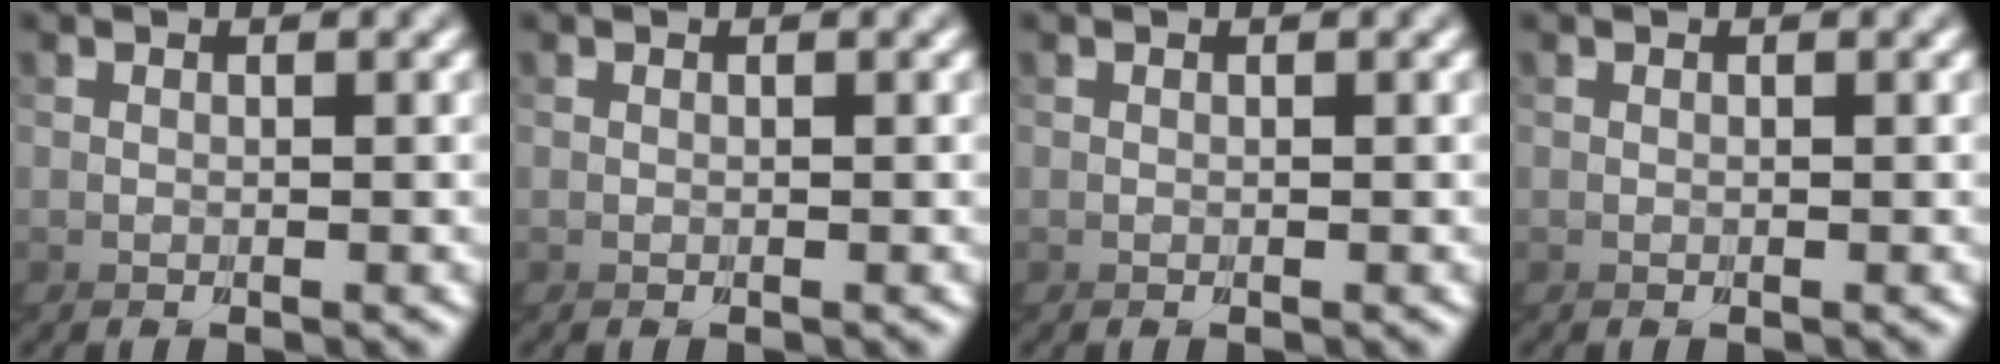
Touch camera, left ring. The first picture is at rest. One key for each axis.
{"total": 0.0}
{"total": 0.0}
{"total": 0.0}